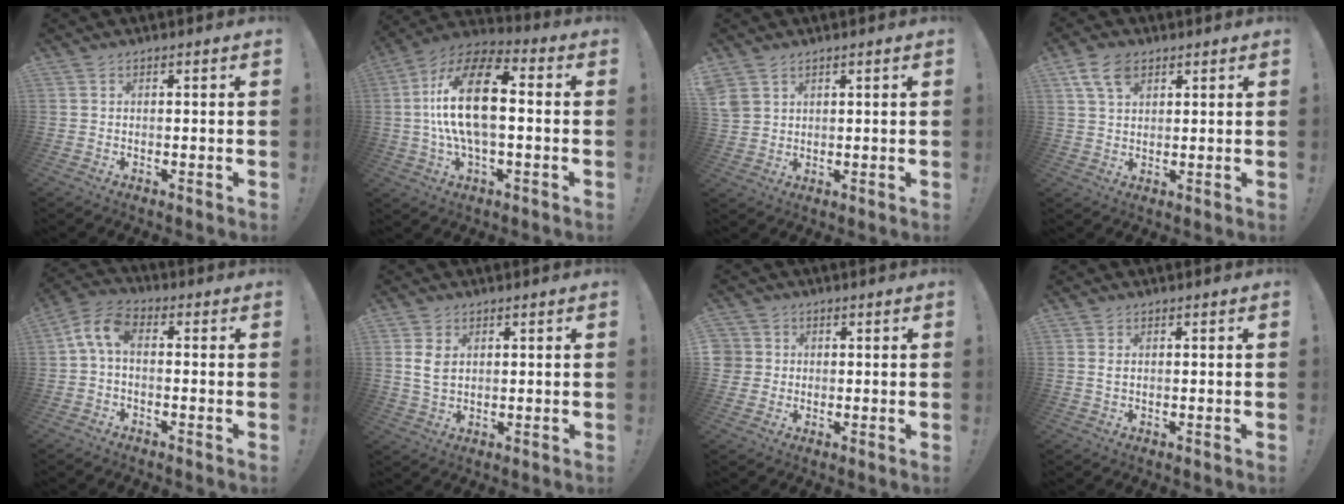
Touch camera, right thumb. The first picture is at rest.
{"total": 20.2, "force": [0.7, 9.2, 18.0], "torque": [-0.327, 0.014, 0.009]}
{"total": 4.2, "force": [2.8, 2.8, 1.4], "torque": [-0.028, -0.008, 0.058]}
{"total": 7.6, "force": [4.0, 4.6, 4.5], "torque": [-0.087, -0.002, 0.079]}
{"total": 7.3, "force": [0.6, 3.8, 6.2], "torque": [-0.132, 0.006, 0.017]}
{"total": 5.1, "force": [1.4, 3.5, 3.4], "torque": [-0.055, -0.002, 0.026]}
{"total": 4.4, "force": [0.6, 4.3, 0.5], "torque": [-0.011, -0.002, 0.010]}
{"total": 1.1, "force": [0.4, 0.5, 0.8], "torque": [-0.014, 0.001, 0.006]}